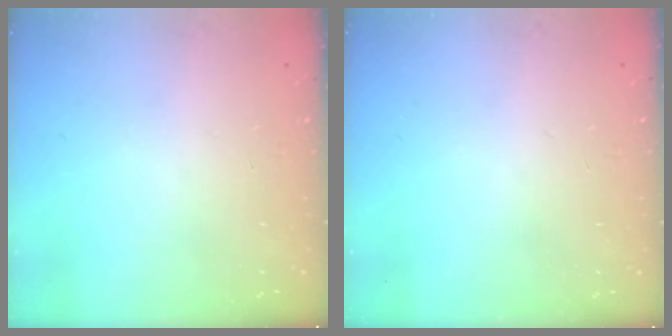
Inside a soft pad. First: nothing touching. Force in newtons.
{"total": 0.0}